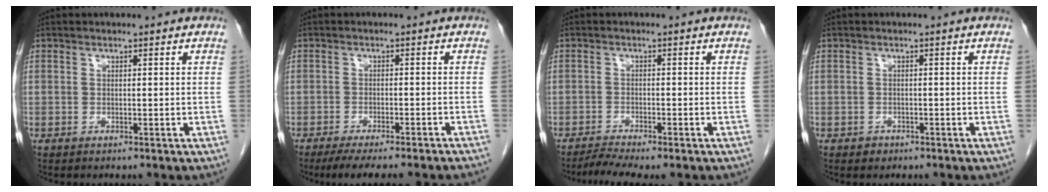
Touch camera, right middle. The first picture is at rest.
{"total": 10.6, "force": [-9.1, 0.1, 5.4], "torque": [-0.056, -0.018, -0.124]}
{"total": 3.5, "force": [-3.0, -0.4, 1.6], "torque": [-0.036, -0.008, -0.056]}
{"total": 1.0, "force": [-0.6, 0.8, 0.1], "torque": [-0.001, 0.003, -0.007]}